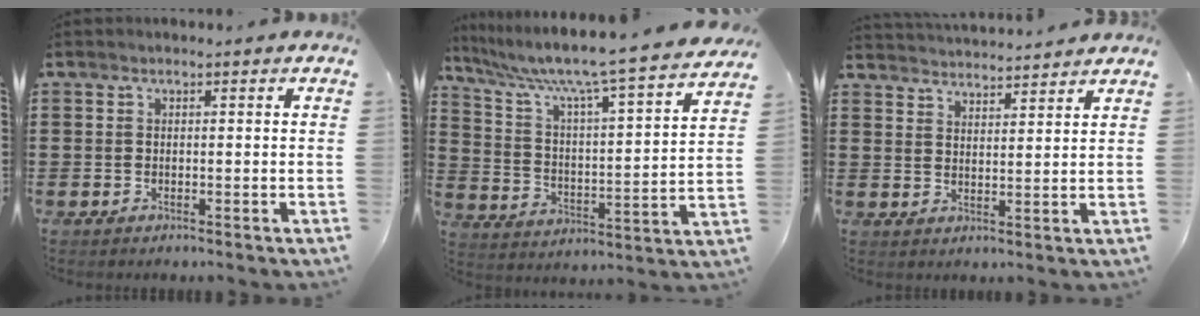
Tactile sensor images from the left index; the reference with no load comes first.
{"total": 8.0, "force": [6.8, -0.3, 4.2], "torque": [-0.113, -0.058, 0.104]}
{"total": 3.2, "force": [3.2, -0.3, -0.4], "torque": [-0.004, -0.018, 0.057]}